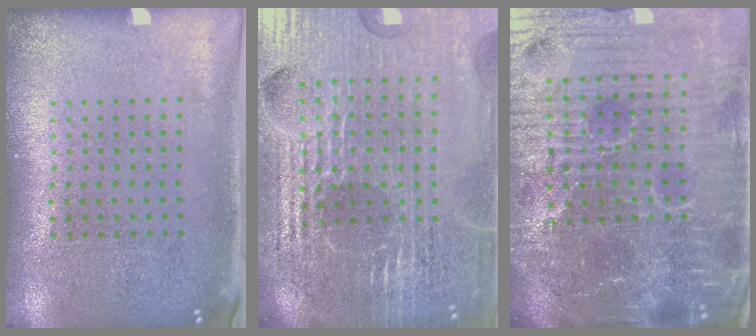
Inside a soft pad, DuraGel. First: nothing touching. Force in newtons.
{"total": 6.3, "press": 5.6, "slide": 2.8}
{"total": 7.1, "press": 6.4, "slide": 3.0}